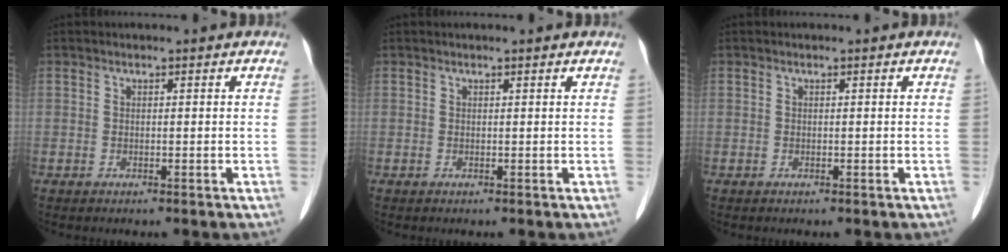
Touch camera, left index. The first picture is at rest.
{"total": 1.3, "force": [1.2, 0.1, 0.5], "torque": [-0.011, 0.011, 0.013]}
{"total": 0.0}